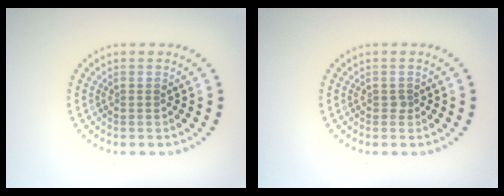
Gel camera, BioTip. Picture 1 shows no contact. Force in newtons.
{"total": 0.6, "press": 0.4, "slide": 0.4}